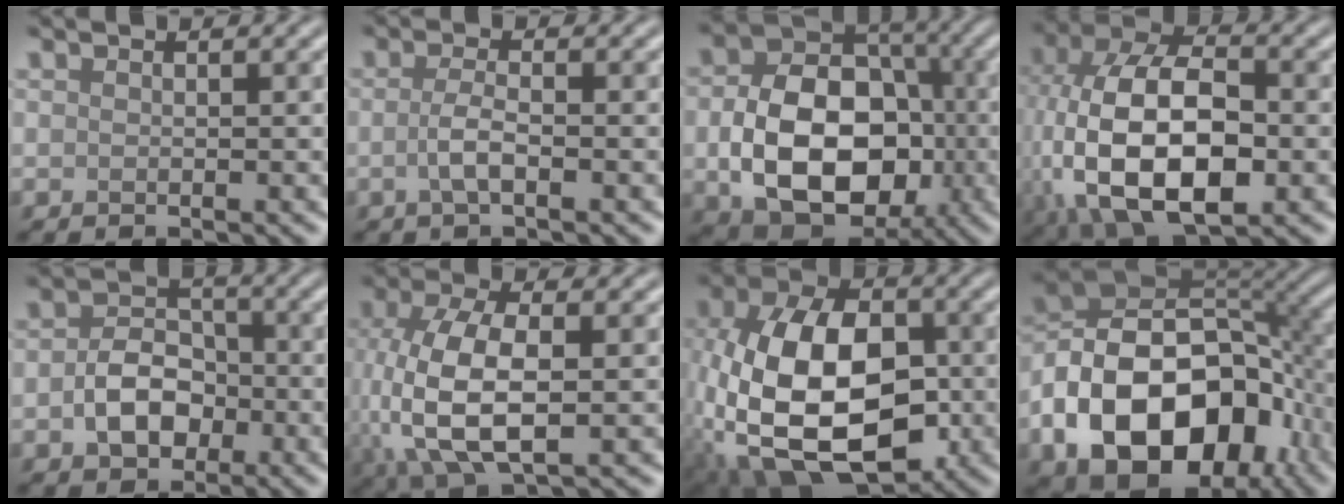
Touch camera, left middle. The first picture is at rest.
{"total": 2.1, "force": [-0.6, 0.6, 1.9], "torque": [-0.043, 0.001, -0.015]}
{"total": 11.6, "force": [-2.2, 8.3, 7.7], "torque": [-0.138, -0.009, -0.035]}
{"total": 14.8, "force": [-1.9, 8.7, 11.9], "torque": [-0.237, -0.010, -0.030]}
{"total": 4.6, "force": [-1.3, 3.4, 2.9], "torque": [-0.050, 0.001, -0.023]}
{"total": 9.4, "force": [-0.8, 4.7, 8.1], "torque": [-0.185, -0.009, -0.011]}
{"total": 15.0, "force": [-3.2, 9.3, 11.4], "torque": [-0.235, -0.013, -0.057]}
{"total": 16.1, "force": [-5.3, 10.9, 10.6], "torque": [-0.187, -0.004, -0.091]}